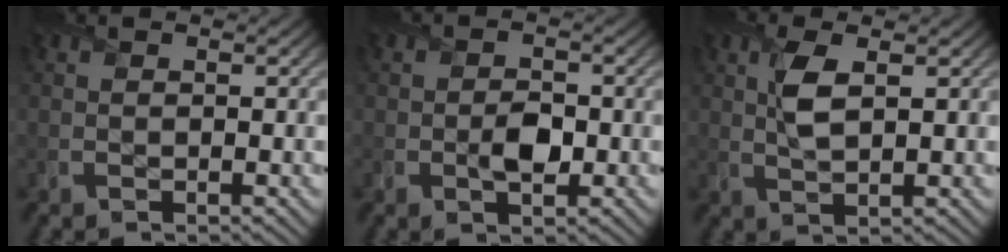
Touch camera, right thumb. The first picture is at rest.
{"total": 2.8, "force": [-0.8, 1.8, 2.0], "torque": [-0.034, -0.007, -0.012]}
{"total": 3.8, "force": [1.2, 1.5, 3.3], "torque": [-0.078, 0.000, 0.025]}